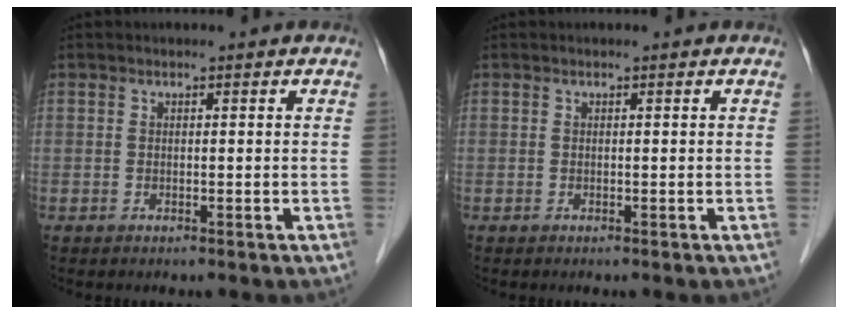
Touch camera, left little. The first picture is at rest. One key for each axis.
{"total": 0.0}